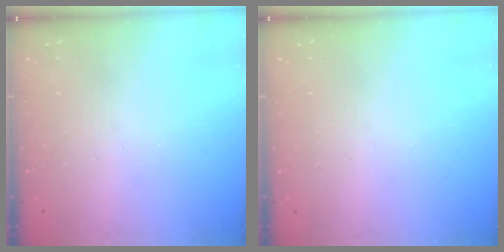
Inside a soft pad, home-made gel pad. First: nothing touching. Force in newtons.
{"total": 0.0}